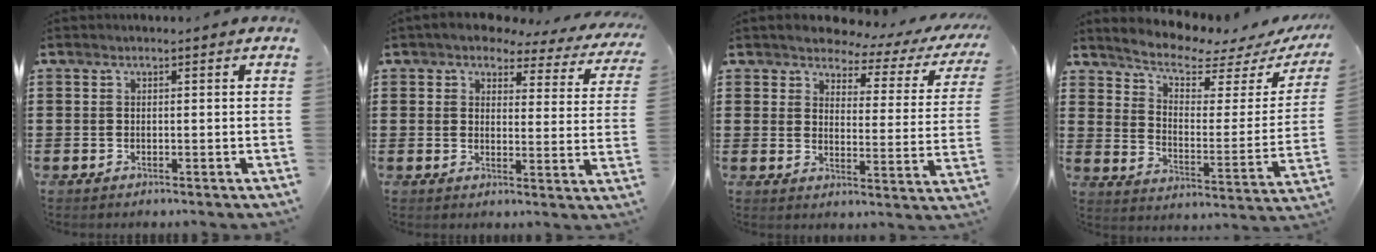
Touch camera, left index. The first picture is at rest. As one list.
[{"total": 4.3, "force": [3.9, 1.2, 1.2], "torque": [-0.037, -0.025, 0.064]}, {"total": 3.4, "force": [3.1, 1.3, 0.8], "torque": [-0.031, -0.023, 0.046]}, {"total": 5.4, "force": [4.7, 1.1, 2.5], "torque": [-0.074, -0.030, 0.076]}]